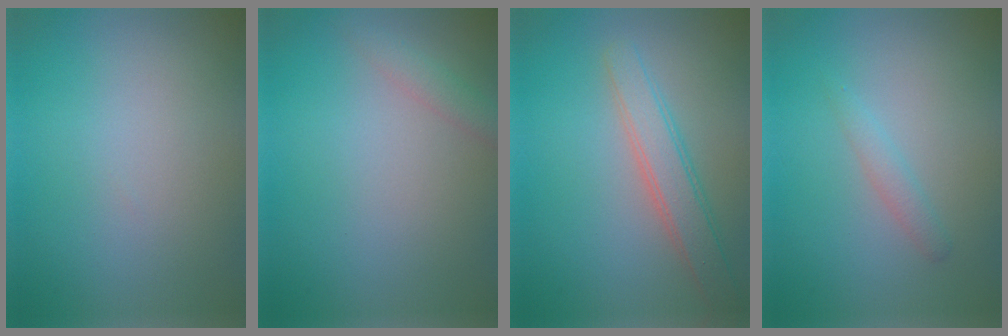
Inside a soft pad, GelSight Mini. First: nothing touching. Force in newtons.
{"total": 1.4, "press": 1.4, "slide": 0.0}
{"total": 3.3, "press": 3.3, "slide": 0.2}
{"total": 1.2, "press": 1.2, "slide": 0.0}